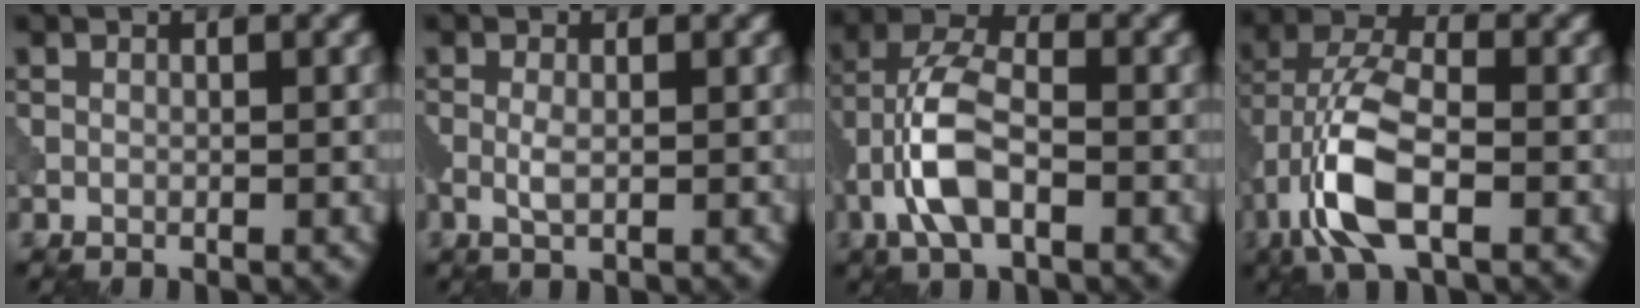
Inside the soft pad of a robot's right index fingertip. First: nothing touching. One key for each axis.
{"total": 1.2, "fx": 0.0, "fy": 0.4, "fz": 1.2, "tx": -0.027, "ty": 0.000, "tz": -0.001}
{"total": 5.9, "fx": -2.0, "fy": 2.7, "fz": 4.8, "tx": -0.101, "ty": 0.012, "tz": -0.044}
{"total": 7.7, "fx": -2.9, "fy": 3.4, "fz": 6.3, "tx": -0.138, "ty": 0.008, "tz": -0.063}